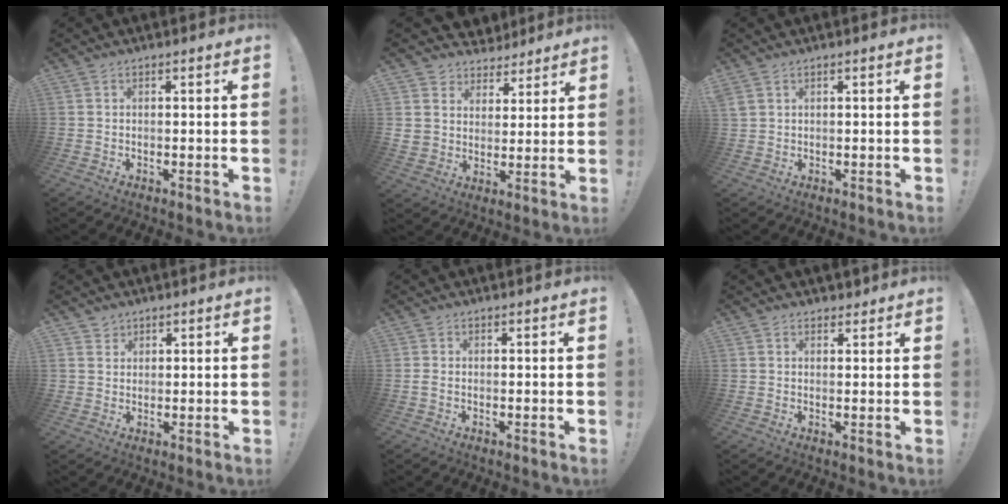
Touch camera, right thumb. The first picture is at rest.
{"total": 6.8, "force": [3.6, 5.8, 0.5], "torque": [-0.011, -0.034, 0.076]}
{"total": 1.9, "force": [1.2, 1.0, 1.2], "torque": [-0.032, 0.004, 0.024]}
{"total": 2.8, "force": [1.9, 2.1, -0.1], "torque": [-0.001, -0.012, 0.035]}
{"total": 1.0, "force": [0.1, 0.6, 0.8], "torque": [-0.017, 0.003, 0.001]}
{"total": 2.0, "force": [1.5, 1.2, 0.4], "torque": [-0.002, -0.007, 0.028]}